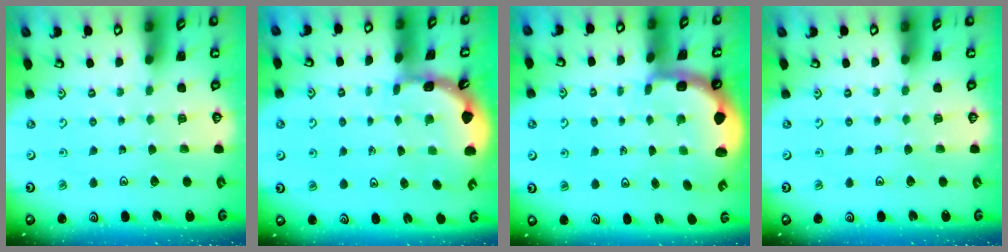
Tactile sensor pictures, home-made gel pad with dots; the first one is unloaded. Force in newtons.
{"total": 1.8, "press": 1.8, "slide": 0.1}
{"total": 2.1, "press": 1.9, "slide": 0.8}
{"total": 0.0}